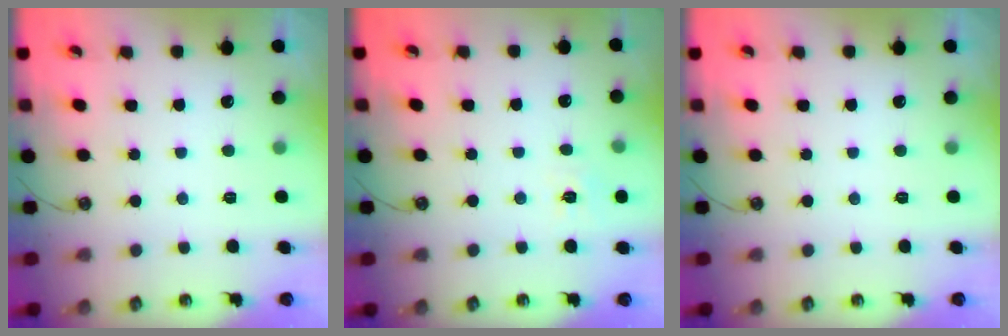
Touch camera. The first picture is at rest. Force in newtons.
{"total": 6.1, "press": 6.1, "slide": 0.7}
{"total": 0.0}